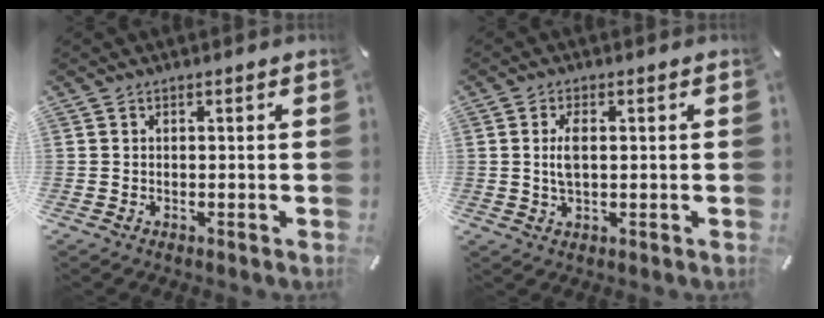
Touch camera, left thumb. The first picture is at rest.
{"total": 4.0, "force": [0.4, 1.6, 3.7], "torque": [-0.090, -0.001, -0.001]}